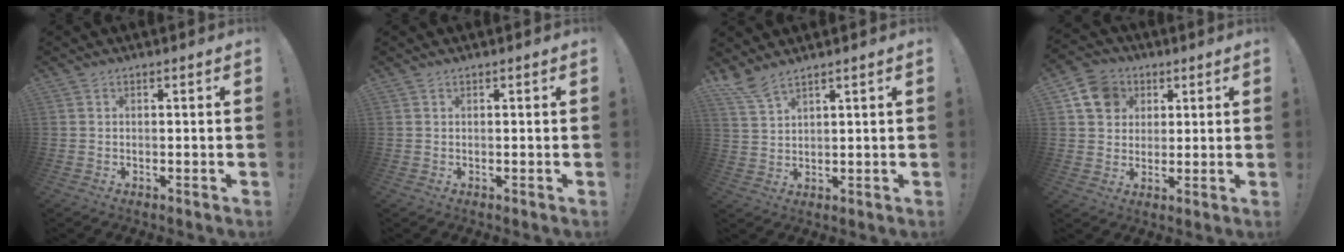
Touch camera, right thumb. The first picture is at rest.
{"total": 0.0}
{"total": 5.3, "force": [4.5, 0.8, 2.7], "torque": [-0.057, -0.027, 0.085]}
{"total": 10.5, "force": [3.9, 9.0, 3.7], "torque": [-0.049, -0.009, 0.078]}